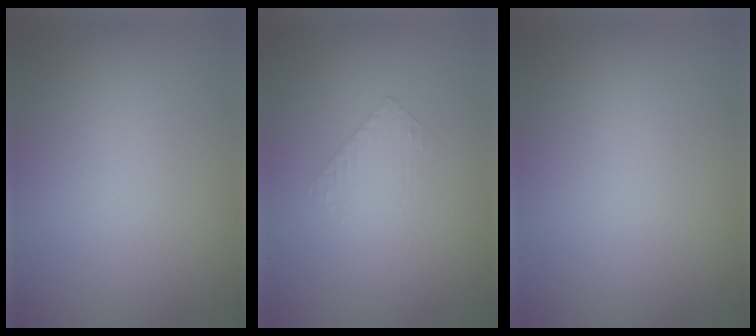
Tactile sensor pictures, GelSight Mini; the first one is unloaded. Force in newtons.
{"total": 0.9, "press": 0.2, "slide": 0.9}
{"total": 0.0}